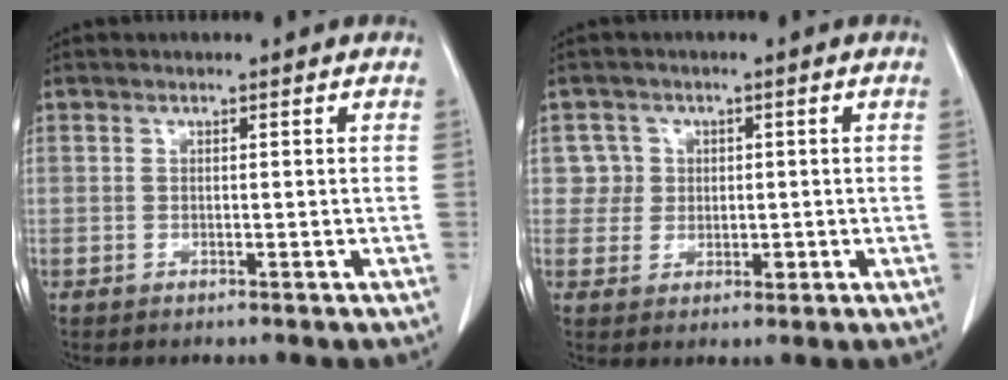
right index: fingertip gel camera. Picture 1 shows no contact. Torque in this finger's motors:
{"motor_torque": [-0.17, 0.01, -0.01, -0.01]}